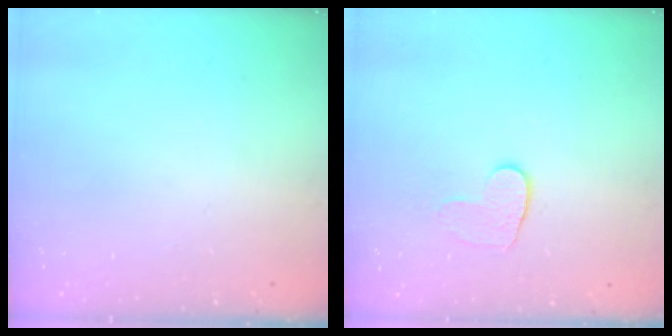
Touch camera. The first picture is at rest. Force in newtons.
{"total": 5.6, "press": 5.5, "slide": 0.5}